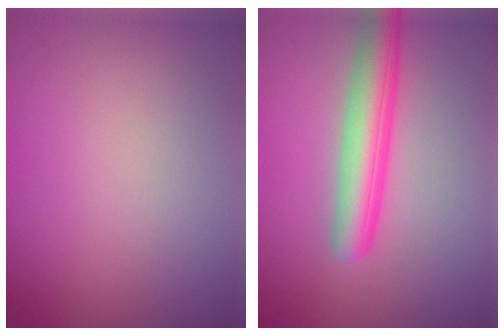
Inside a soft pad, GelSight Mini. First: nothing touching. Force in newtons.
{"total": 4.9, "press": 4.9, "slide": 0.1}